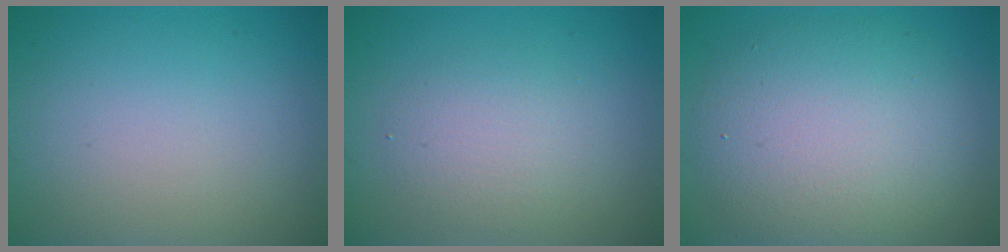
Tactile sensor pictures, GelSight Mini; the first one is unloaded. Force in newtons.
{"total": 2.7, "press": 2.7, "slide": 0.1}
{"total": 8.3, "press": 8.3, "slide": 0.3}